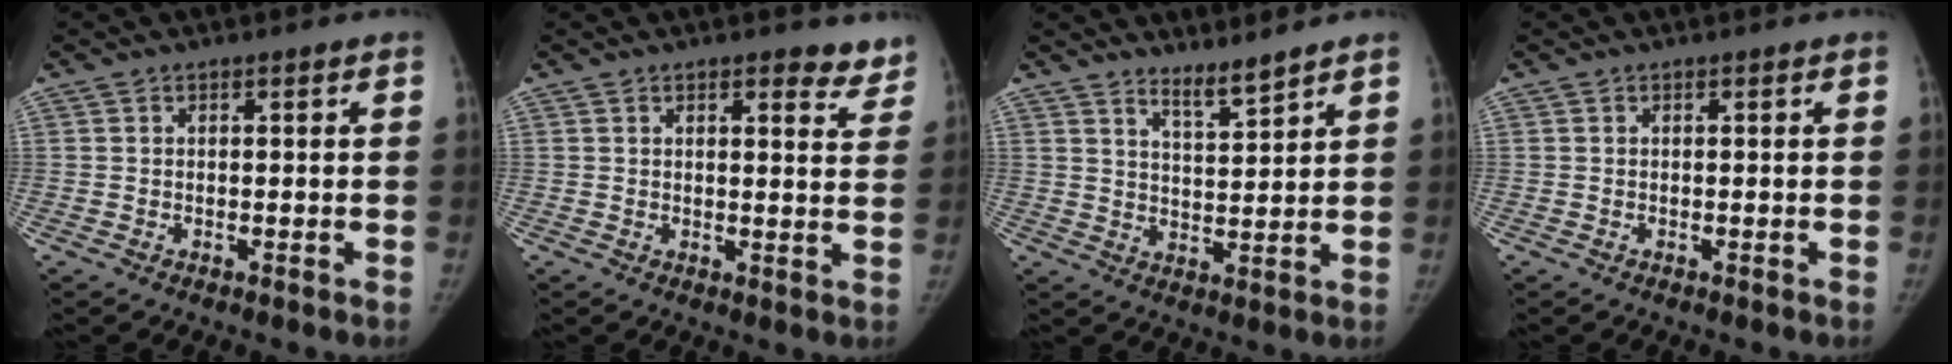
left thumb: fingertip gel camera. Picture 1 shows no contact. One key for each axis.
{"total": 5.9, "fx": 4.7, "fy": 2.2, "fz": 2.8, "tx": 0.002, "ty": -0.024, "tz": 0.046}
{"total": 4.4, "fx": 4.0, "fy": 0.2, "fz": 1.8, "tx": -0.029, "ty": -0.044, "tz": 0.077}
{"total": 0.0}